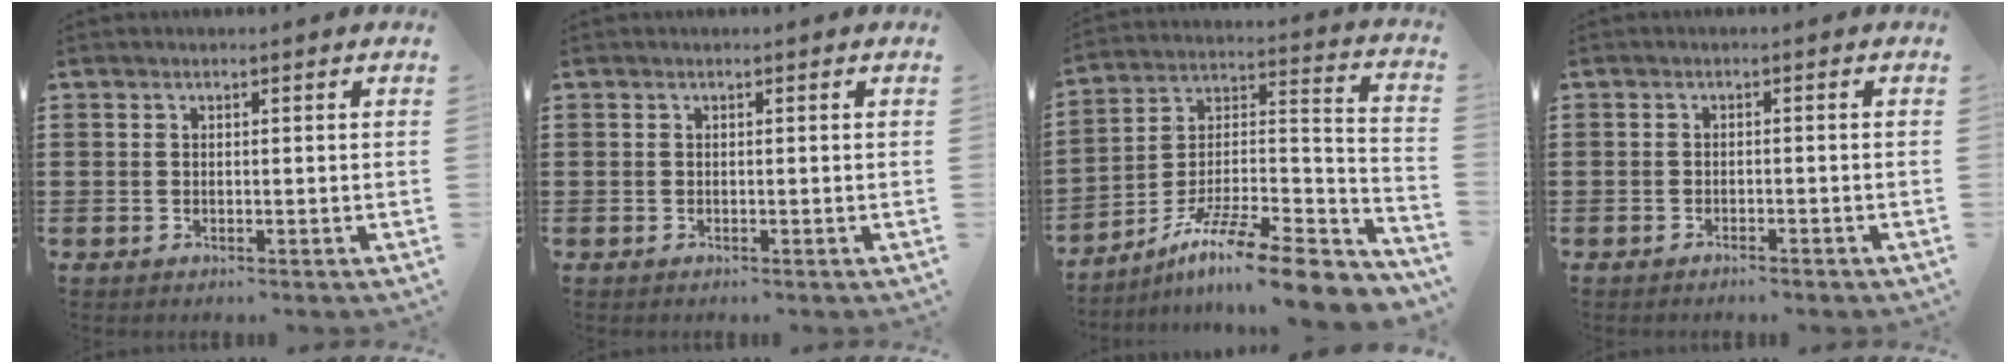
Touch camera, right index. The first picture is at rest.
{"total": 0.0}
{"total": 13.2, "force": [-9.3, 2.5, 9.0], "torque": [-0.144, 0.021, -0.163]}
{"total": 1.0, "force": [-1.0, 0.1, 0.3], "torque": [-0.008, 0.000, -0.020]}